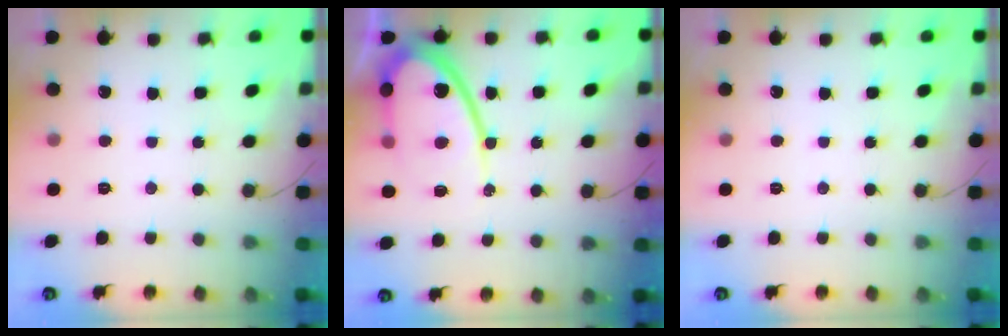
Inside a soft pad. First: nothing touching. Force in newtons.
{"total": 14.9, "press": 14.8, "slide": 1.2}
{"total": 0.0}